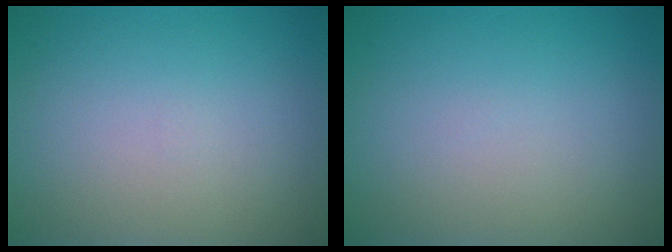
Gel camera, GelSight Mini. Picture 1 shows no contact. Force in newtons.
{"total": 0.0}